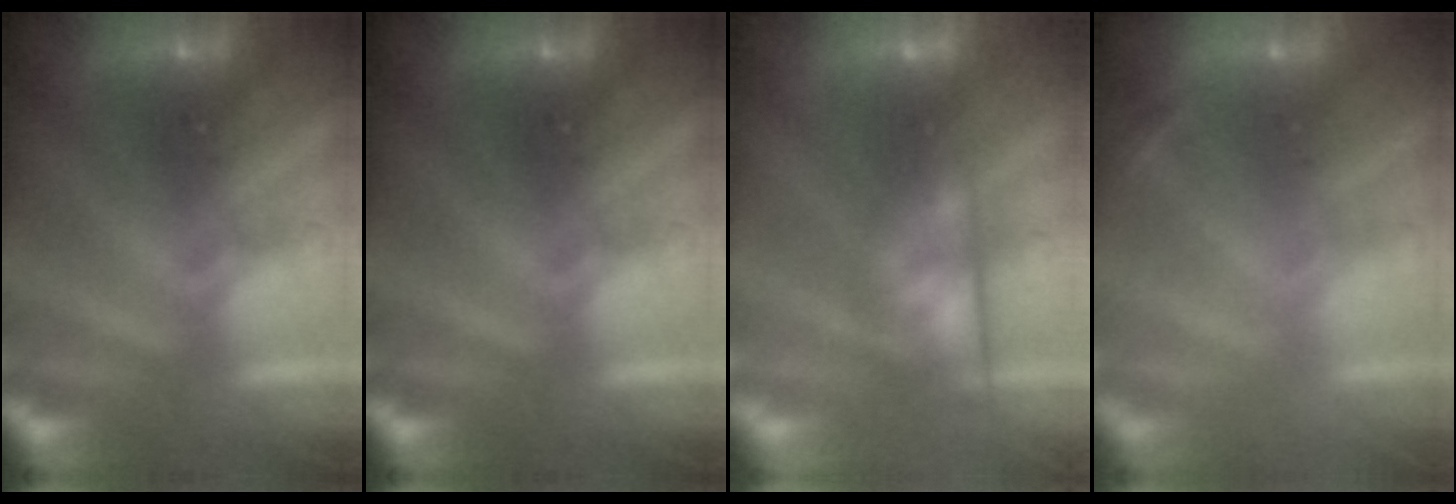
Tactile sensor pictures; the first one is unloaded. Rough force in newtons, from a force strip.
{"total": 0.0}
{"total": 5.8}
{"total": 2.0}